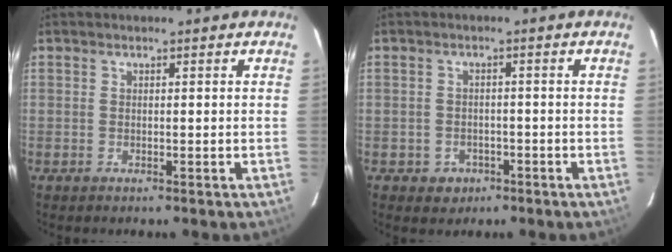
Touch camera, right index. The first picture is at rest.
{"total": 3.8, "force": [-1.8, 3.3, 0.7], "torque": [-0.027, 0.007, -0.019]}